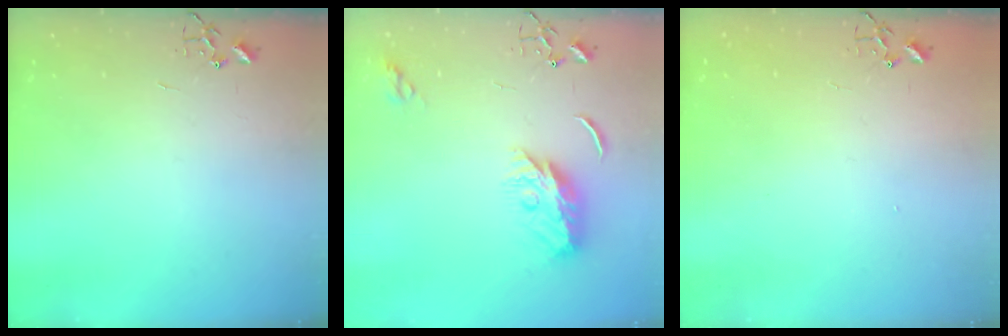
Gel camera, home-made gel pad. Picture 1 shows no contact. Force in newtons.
{"total": 9.6, "press": 9.6, "slide": 0.1}
{"total": 1.2, "press": 1.2, "slide": 0.1}